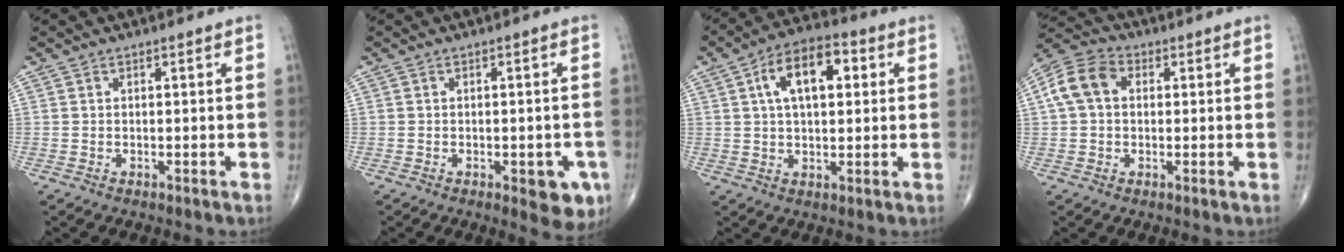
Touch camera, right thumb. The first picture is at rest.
{"total": 6.2, "force": [-2.4, 2.7, 5.1], "torque": [-0.040, 0.001, -0.022]}
{"total": 11.9, "force": [3.2, 6.2, 9.6], "torque": [-0.147, 0.018, 0.046]}
{"total": 8.6, "force": [1.4, 6.3, 5.8], "torque": [-0.114, 0.028, 0.018]}